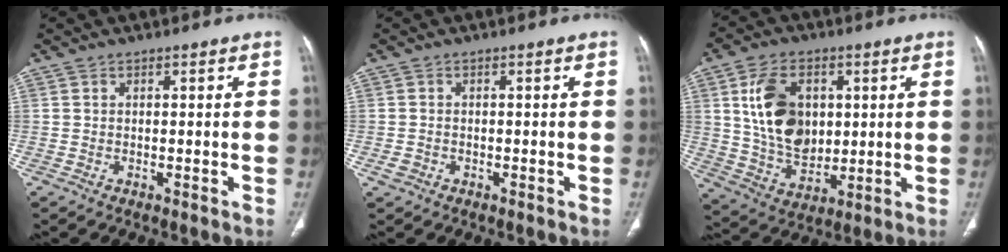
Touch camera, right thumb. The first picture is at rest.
{"total": 1.5, "force": [-0.6, 1.2, 0.6], "torque": [-0.014, 0.006, -0.009]}
{"total": 14.5, "force": [3.2, 9.8, 10.1], "torque": [-0.152, -0.017, 0.067]}